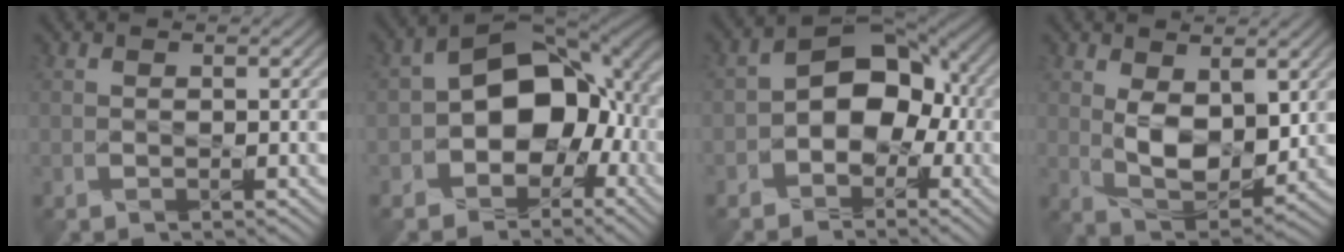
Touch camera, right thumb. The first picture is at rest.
{"total": 13.9, "force": [-2.0, 9.9, 9.6], "torque": [-0.149, -0.007, -0.044]}
{"total": 9.0, "force": [-1.8, 6.5, 6.0], "torque": [-0.085, 0.004, -0.049]}
{"total": 7.6, "force": [1.2, 4.4, 6.1], "torque": [-0.129, -0.013, 0.029]}